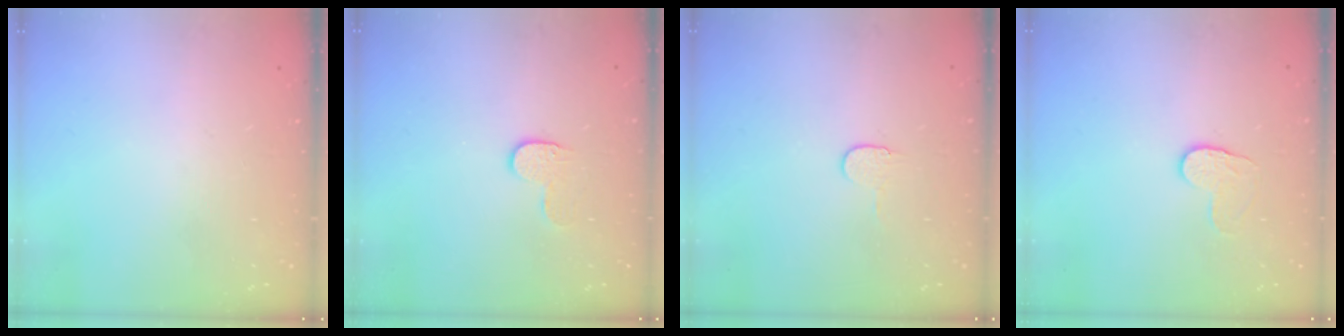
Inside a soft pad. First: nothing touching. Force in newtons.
{"total": 5.8, "press": 5.8, "slide": 0.5}
{"total": 4.1, "press": 4.1, "slide": 0.4}
{"total": 5.0, "press": 4.9, "slide": 0.5}